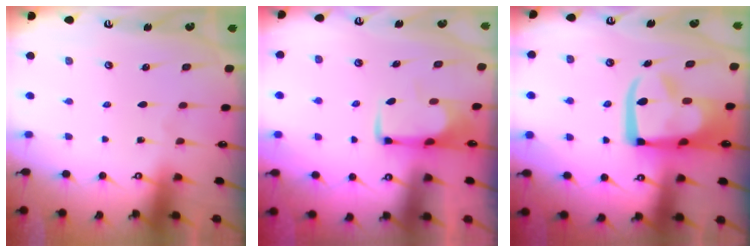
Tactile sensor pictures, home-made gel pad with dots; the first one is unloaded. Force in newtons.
{"total": 1.7, "press": 1.6, "slide": 0.4}
{"total": 17.4, "press": 17.3, "slide": 2.2}